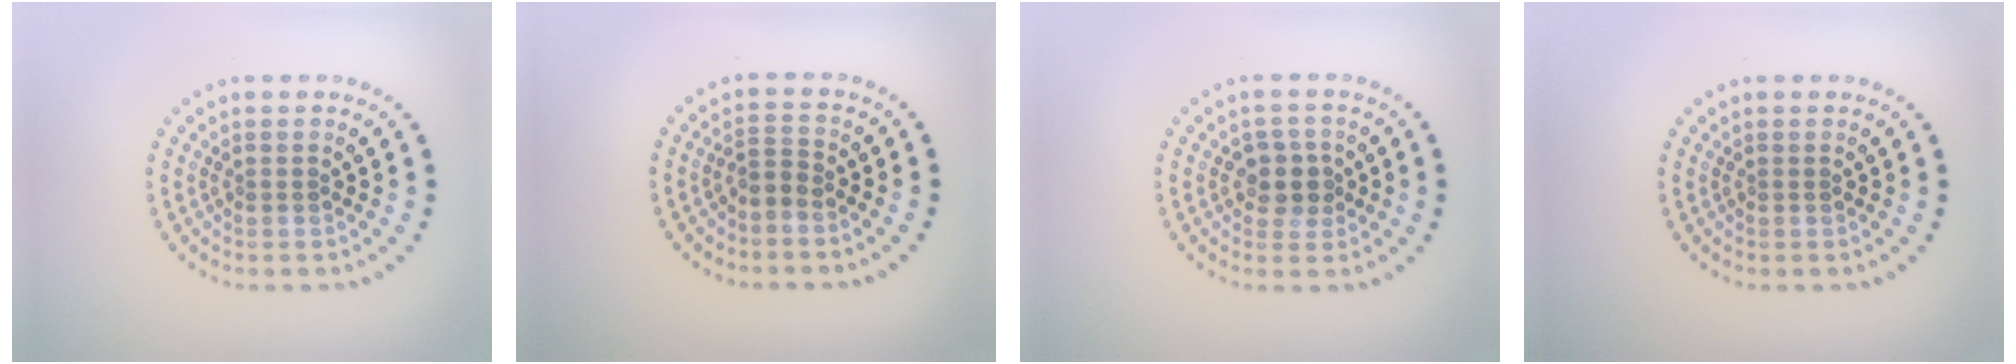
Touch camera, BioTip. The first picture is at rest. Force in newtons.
{"total": 1.7, "press": 1.3, "slide": 1.1}
{"total": 2.4, "press": 2.2, "slide": 1.0}
{"total": 0.0}